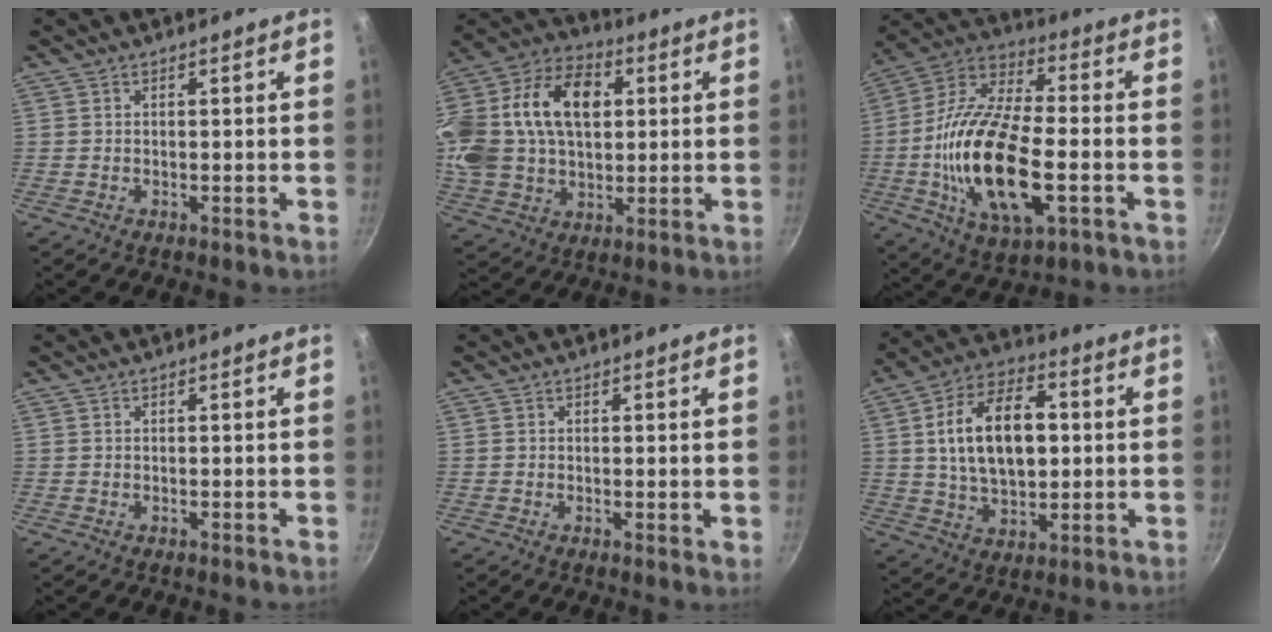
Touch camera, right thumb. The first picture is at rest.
{"total": 26.7, "force": [5.5, 18.3, 18.7], "torque": [-0.372, 0.029, 0.090]}
{"total": 23.0, "force": [-4.5, 10.2, 20.1], "torque": [-0.386, 0.017, -0.094]}
{"total": 0.0}
{"total": 1.0, "force": [0.2, 0.2, 0.9], "torque": [-0.012, -0.007, -0.001]}
{"total": 17.4, "force": [2.1, 10.4, 13.7], "torque": [-0.208, 0.012, 0.032]}